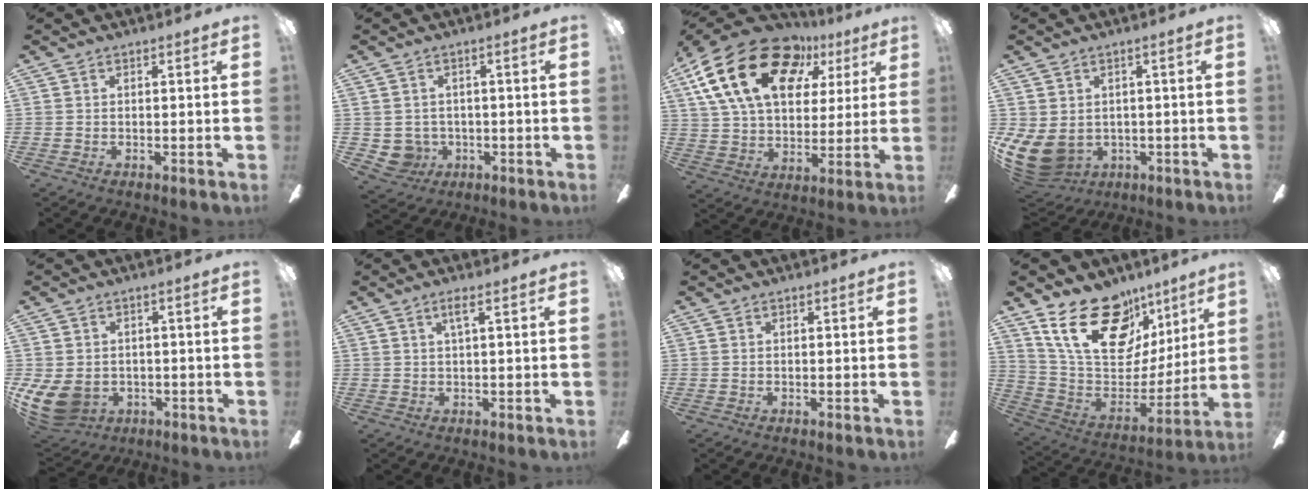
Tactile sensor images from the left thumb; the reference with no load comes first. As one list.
[{"total": 4.3, "force": [-0.1, 4.2, 0.9], "torque": [-0.046, -0.003, -0.003]}, {"total": 24.6, "force": [11.7, 15.0, 15.6], "torque": [-0.287, -0.047, 0.206]}, {"total": 8.2, "force": [-1.0, 6.6, 4.9], "torque": [-0.140, -0.012, -0.015]}, {"total": 9.2, "force": [-2.6, 7.1, 5.2], "torque": [-0.130, 0.004, -0.046]}, {"total": 3.0, "force": [1.4, 0.2, 2.7], "torque": [-0.049, 0.001, 0.020]}, {"total": 0.0}, {"total": 25.6, "force": [14.6, 14.8, 14.9], "torque": [-0.252, -0.079, 0.272]}]